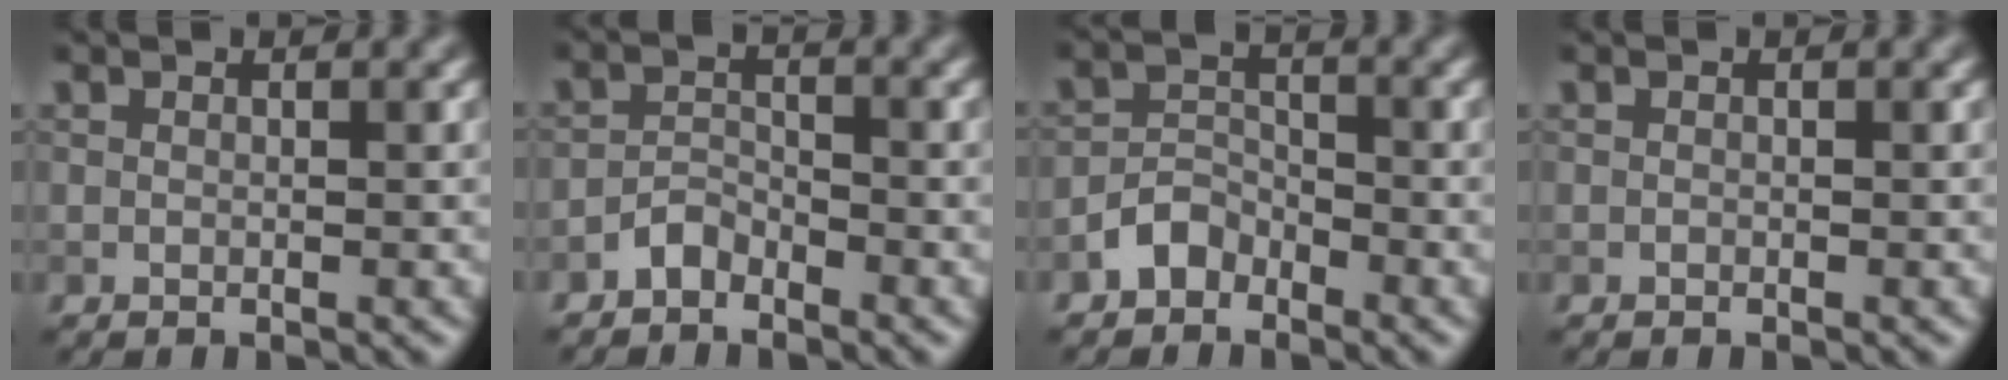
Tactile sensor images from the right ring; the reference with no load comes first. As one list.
[{"total": 1.7, "force": [-1.5, 0.7, 0.5], "torque": [-0.007, 0.010, -0.032]}, {"total": 2.2, "force": [-1.7, 1.3, 0.6], "torque": [-0.008, 0.014, -0.036]}, {"total": 0.0}]